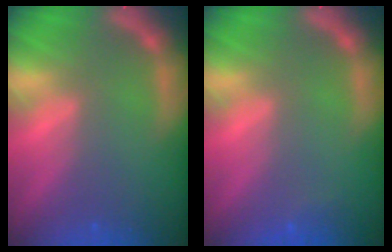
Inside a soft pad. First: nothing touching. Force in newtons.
{"total": 0.9}